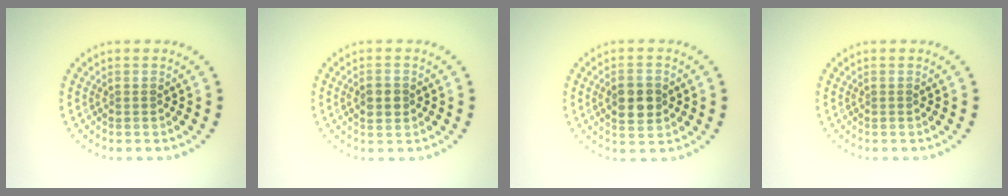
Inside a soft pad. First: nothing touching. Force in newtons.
{"total": 2.3, "press": 2.3, "slide": 0.1}
{"total": 3.7, "press": 3.7, "slide": 0.1}
{"total": 0.0}